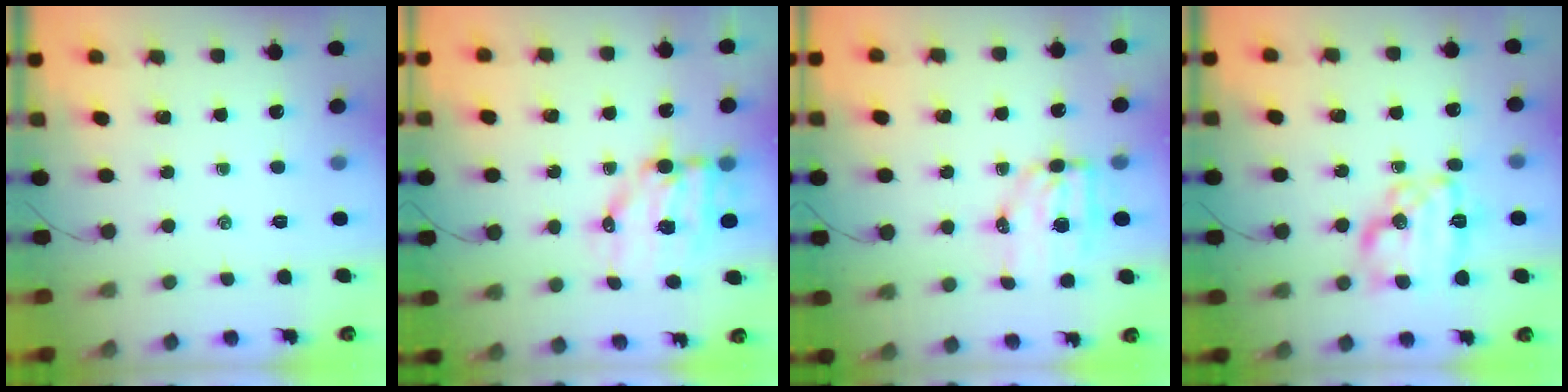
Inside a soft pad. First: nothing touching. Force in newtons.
{"total": 9.2, "press": 9.0, "slide": 2.1}
{"total": 7.0, "press": 6.9, "slide": 1.0}
{"total": 14.7, "press": 14.7, "slide": 1.0}